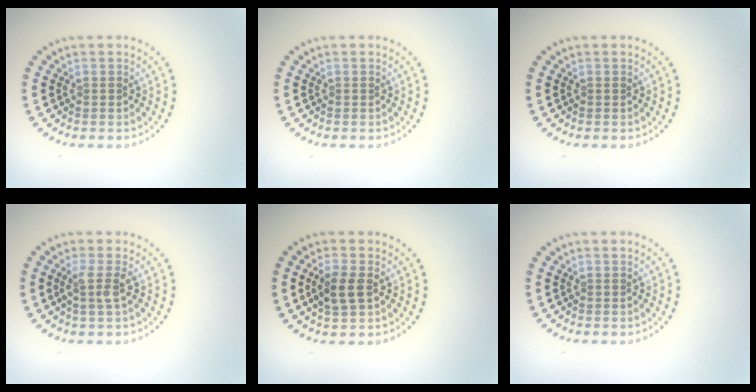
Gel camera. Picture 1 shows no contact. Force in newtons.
{"total": 0.0}
{"total": 0.0}
{"total": 1.8, "press": 1.3, "slide": 1.2}
{"total": 2.5, "press": 2.5, "slide": 0.5}
{"total": 0.0}